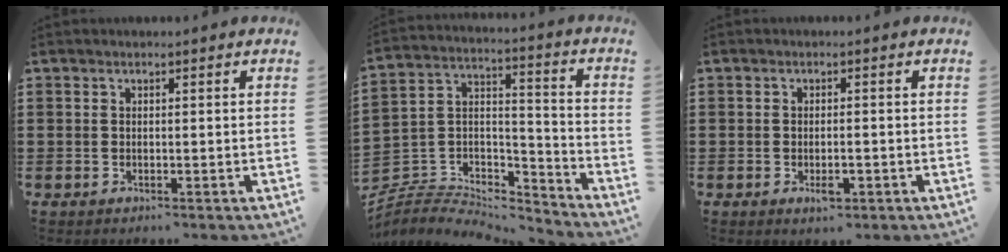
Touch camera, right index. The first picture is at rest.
{"total": 5.3, "force": [-5.0, 1.8, 0.5], "torque": [-0.024, -0.003, -0.105]}
{"total": 2.3, "force": [-0.9, 0.8, 2.0], "torque": [-0.036, 0.001, -0.016]}